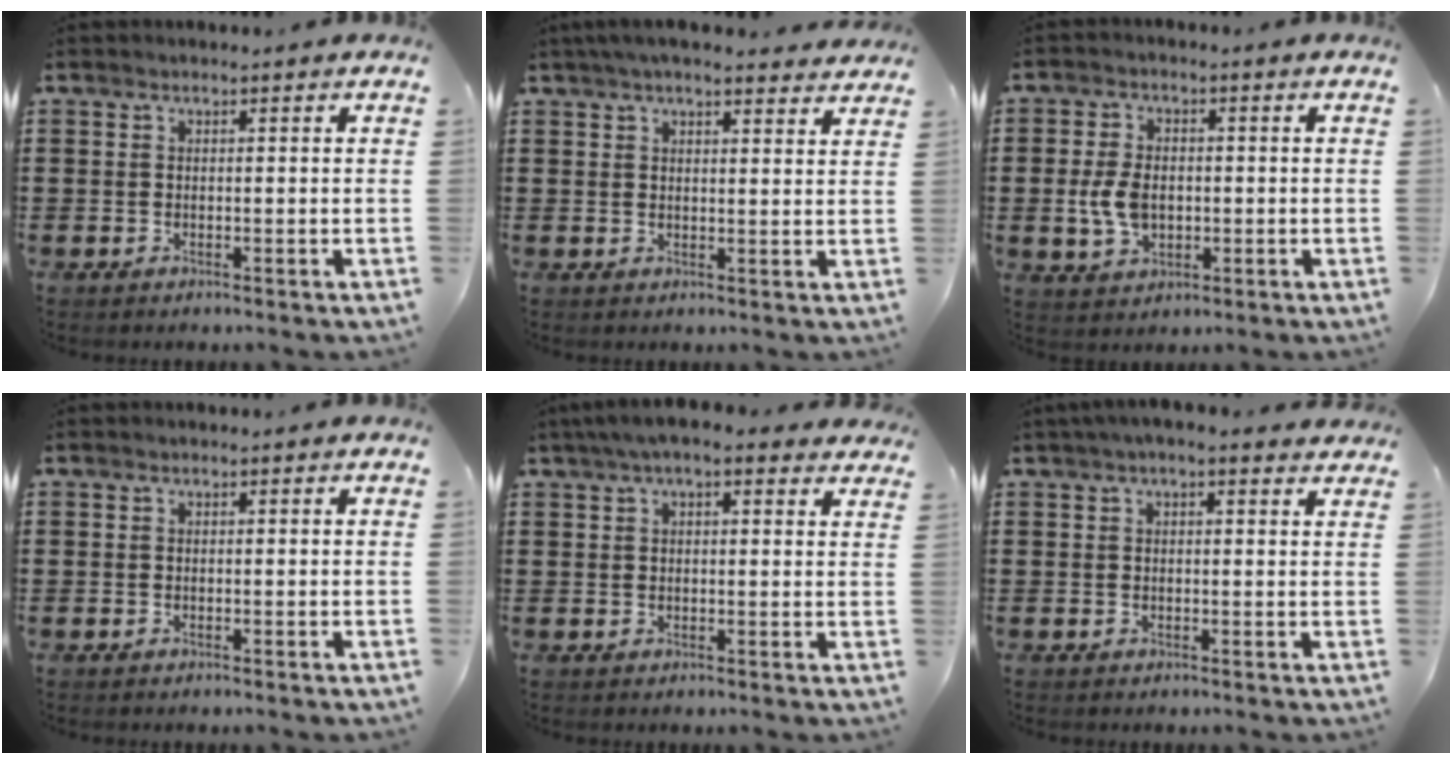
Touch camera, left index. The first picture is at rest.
{"total": 4.2, "force": [3.7, 0.8, 1.9], "torque": [-0.045, -0.001, 0.067]}
{"total": 6.1, "force": [-0.4, 4.0, 4.5], "torque": [-0.115, 0.001, -0.013]}
{"total": 0.0}
{"total": 4.7, "force": [3.3, 1.3, 3.0], "torque": [-0.066, 0.003, 0.059]}
{"total": 2.2, "force": [1.4, 0.9, 1.5], "torque": [-0.032, 0.009, 0.024]}